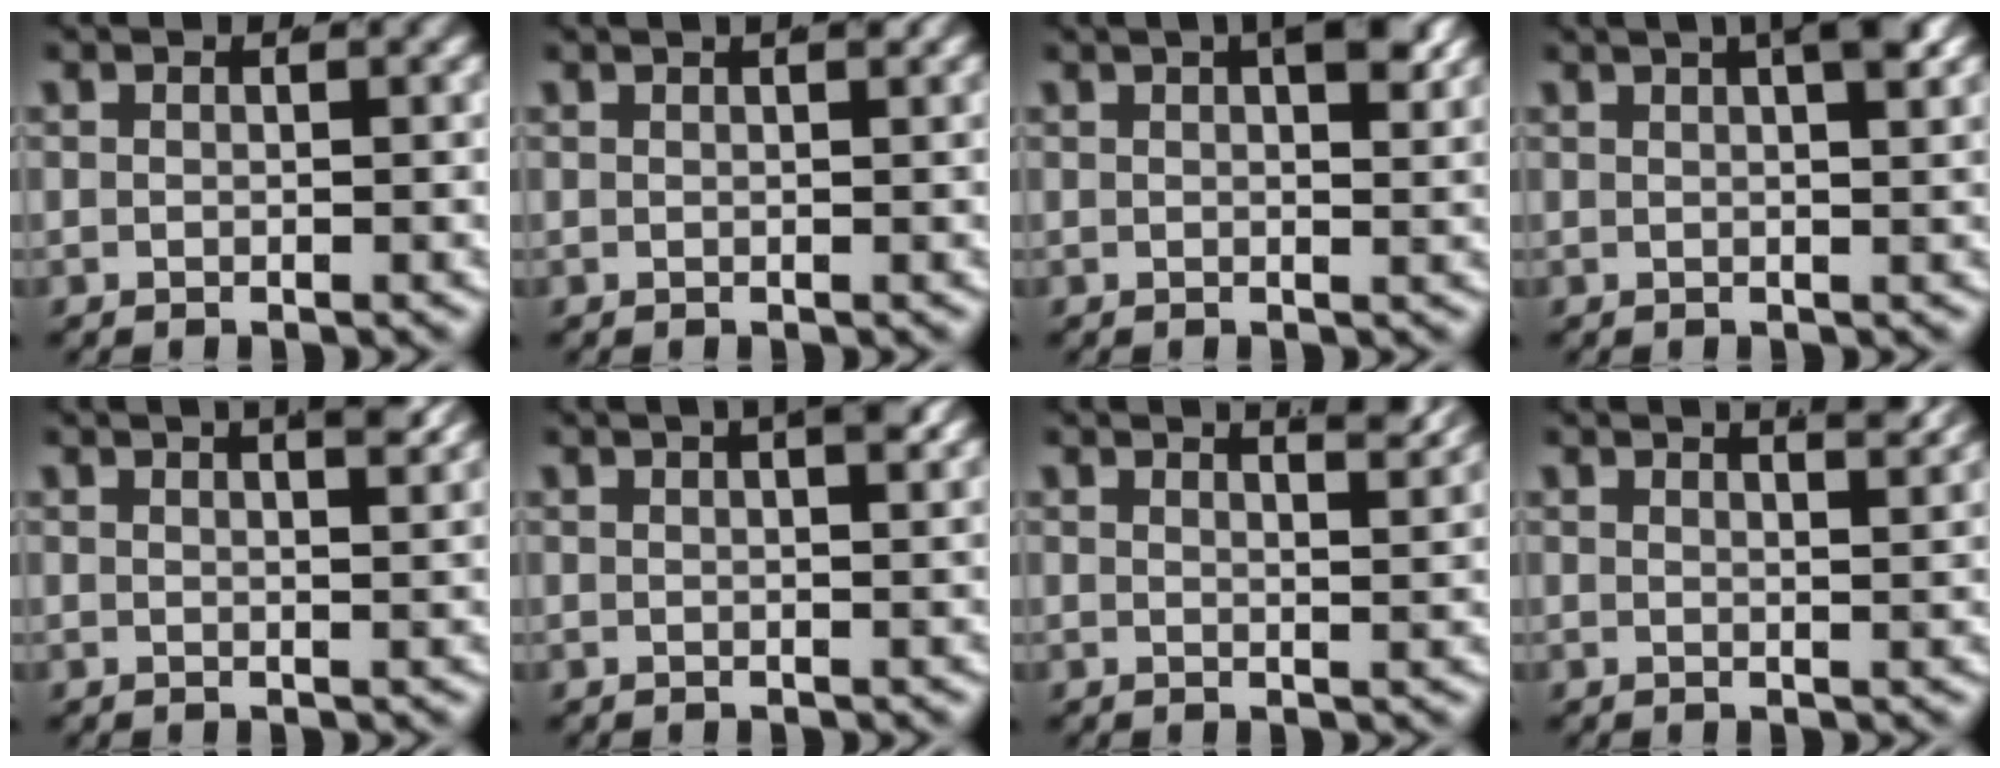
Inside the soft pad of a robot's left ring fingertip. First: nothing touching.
{"total": 1.3, "force": [1.0, -0.1, 0.9], "torque": [-0.003, 0.010, 0.011]}
{"total": 3.4, "force": [1.6, 0.8, 3.0], "torque": [-0.032, 0.008, 0.020]}
{"total": 6.3, "force": [3.2, 2.1, 5.1], "torque": [-0.058, 0.023, 0.039]}
{"total": 4.4, "force": [2.9, 0.9, 3.2], "torque": [-0.031, 0.008, 0.042]}
{"total": 3.6, "force": [2.0, 0.7, 3.0], "torque": [-0.030, 0.014, 0.027]}
{"total": 5.0, "force": [3.9, 0.9, 2.9], "torque": [-0.029, 0.004, 0.058]}
{"total": 4.6, "force": [3.4, 0.9, 2.9], "torque": [-0.026, 0.007, 0.051]}